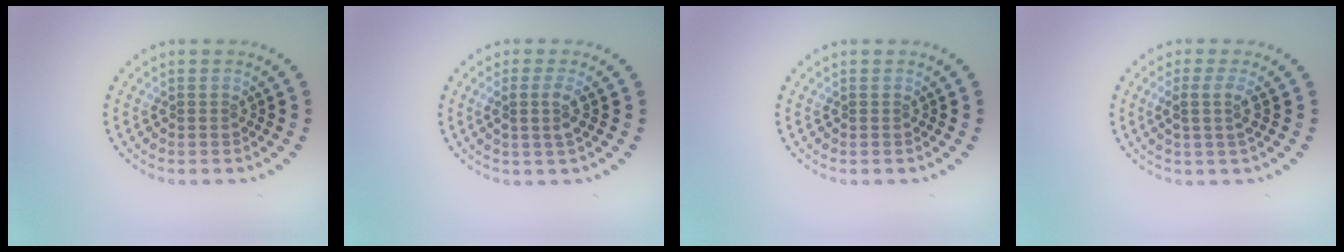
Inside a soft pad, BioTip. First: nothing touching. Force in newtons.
{"total": 1.8, "press": 1.4, "slide": 1.1}
{"total": 0.0}
{"total": 1.9, "press": 1.4, "slide": 1.3}